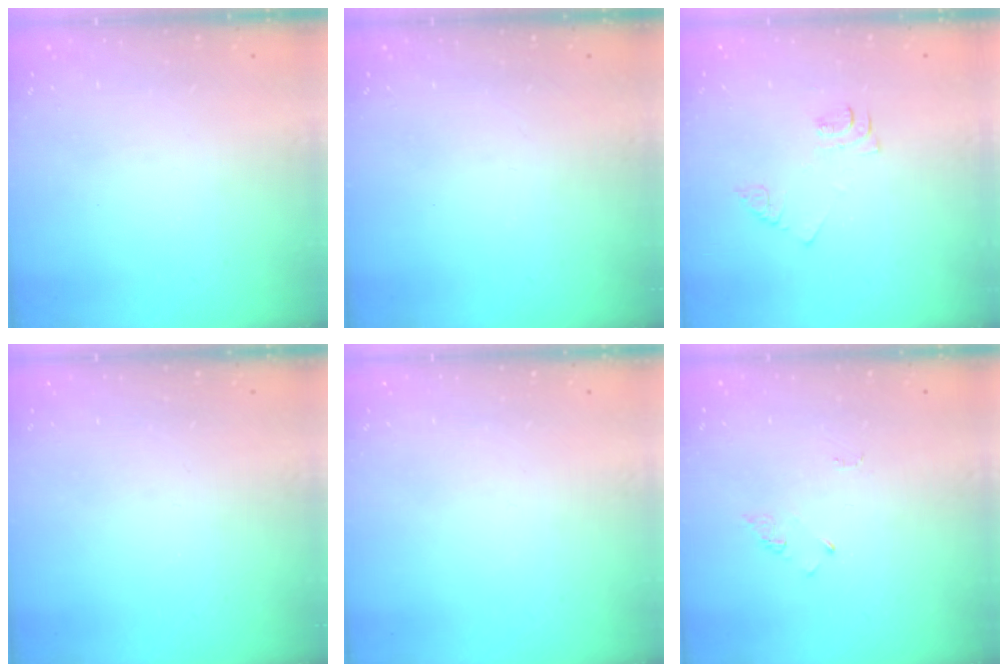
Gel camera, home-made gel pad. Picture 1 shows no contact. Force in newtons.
{"total": 0.0}
{"total": 5.5, "press": 5.5, "slide": 0.5}
{"total": 0.0}
{"total": 0.0}
{"total": 2.9, "press": 2.9, "slide": 0.3}